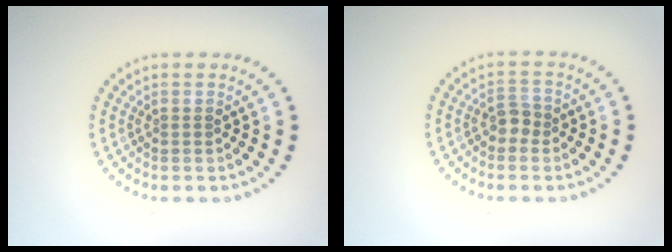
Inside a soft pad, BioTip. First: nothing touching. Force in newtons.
{"total": 1.5, "press": 1.4, "slide": 0.5}